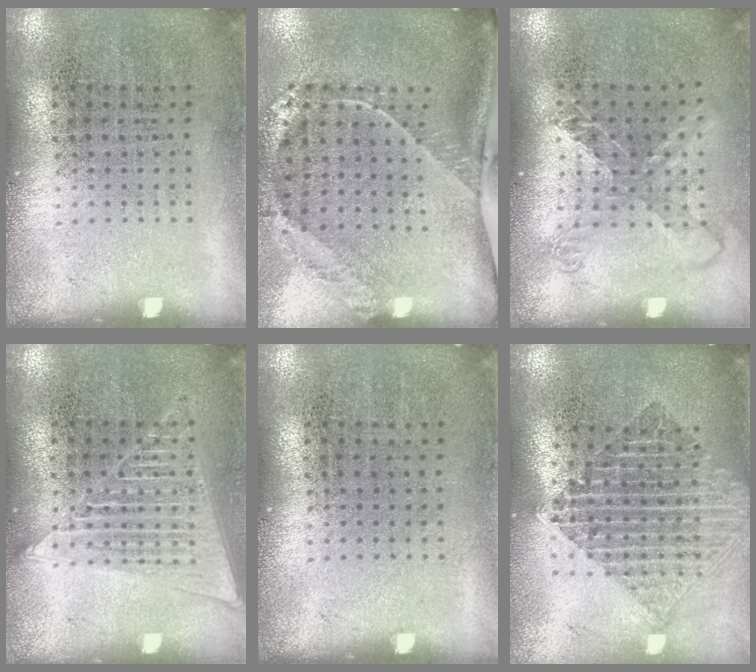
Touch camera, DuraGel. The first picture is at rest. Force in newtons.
{"total": 2.7, "press": 1.8, "slide": 2.0}
{"total": 1.5, "press": 1.3, "slide": 0.8}
{"total": 2.7, "press": 2.7, "slide": 0.4}
{"total": 0.0}
{"total": 2.2, "press": 1.7, "slide": 1.4}